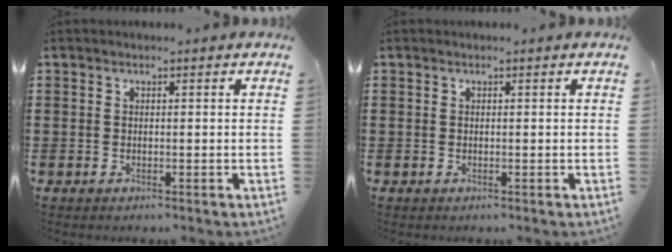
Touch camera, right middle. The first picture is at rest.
{"total": 0.0}